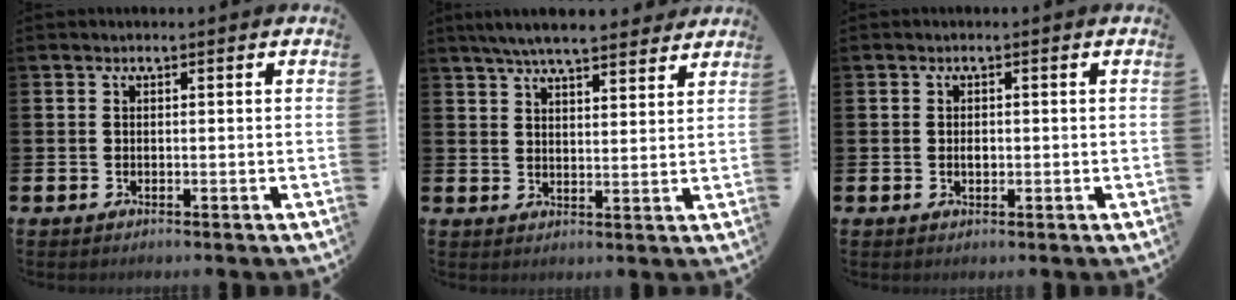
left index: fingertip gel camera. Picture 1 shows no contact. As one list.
[{"total": 6.4, "force": [6.0, 0.7, 1.9], "torque": [-0.053, -0.022, 0.109]}, {"total": 1.1, "force": [0.0, 0.7, 0.8], "torque": [-0.010, 0.002, -0.004]}]